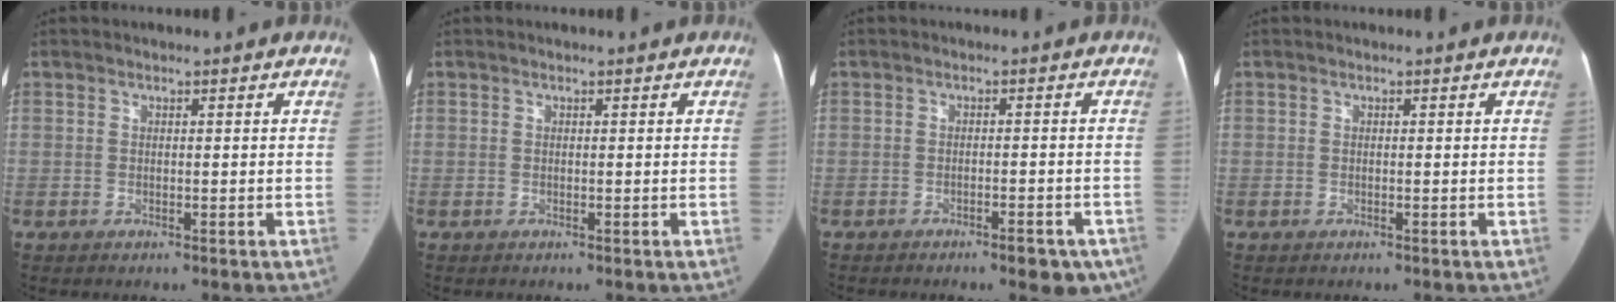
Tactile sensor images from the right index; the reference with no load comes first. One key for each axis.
{"total": 0.0}
{"total": 5.1, "fx": -3.5, "fy": 1.5, "fz": 3.4, "tx": -0.031, "ty": 0.003, "tz": -0.041}
{"total": 0.0}